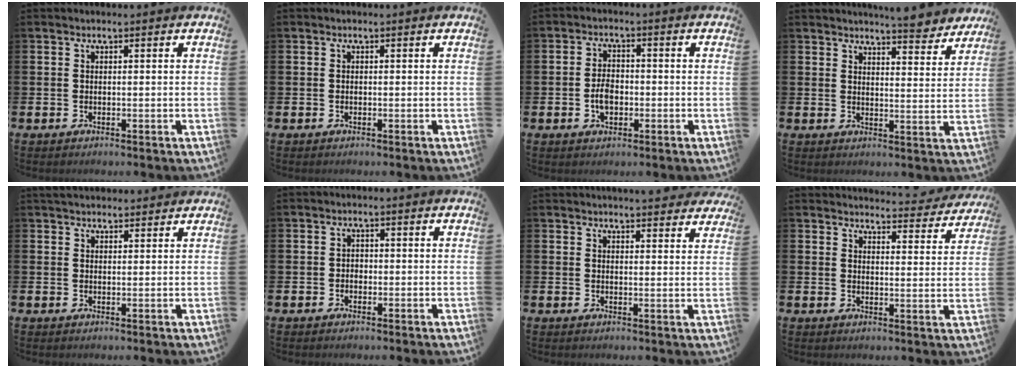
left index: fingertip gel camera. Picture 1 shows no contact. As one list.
[{"total": 0.0}, {"total": 3.3, "force": [-0.8, 2.2, 2.3], "torque": [-0.035, 0.000, -0.017]}, {"total": 5.9, "force": [5.8, 0.4, 1.1], "torque": [-0.009, -0.042, 0.099]}, {"total": 2.6, "force": [2.5, 0.7, 0.3], "torque": [0.001, -0.010, 0.043]}, {"total": 1.2, "force": [-0.5, 1.0, 0.4], "torque": [-0.009, 0.005, -0.011]}, {"total": 3.3, "force": [3.3, 0.1, -0.1], "torque": [0.007, -0.023, 0.059]}, {"total": 4.0, "force": [4.0, 0.2, 0.3], "torque": [0.003, -0.036, 0.064]}]